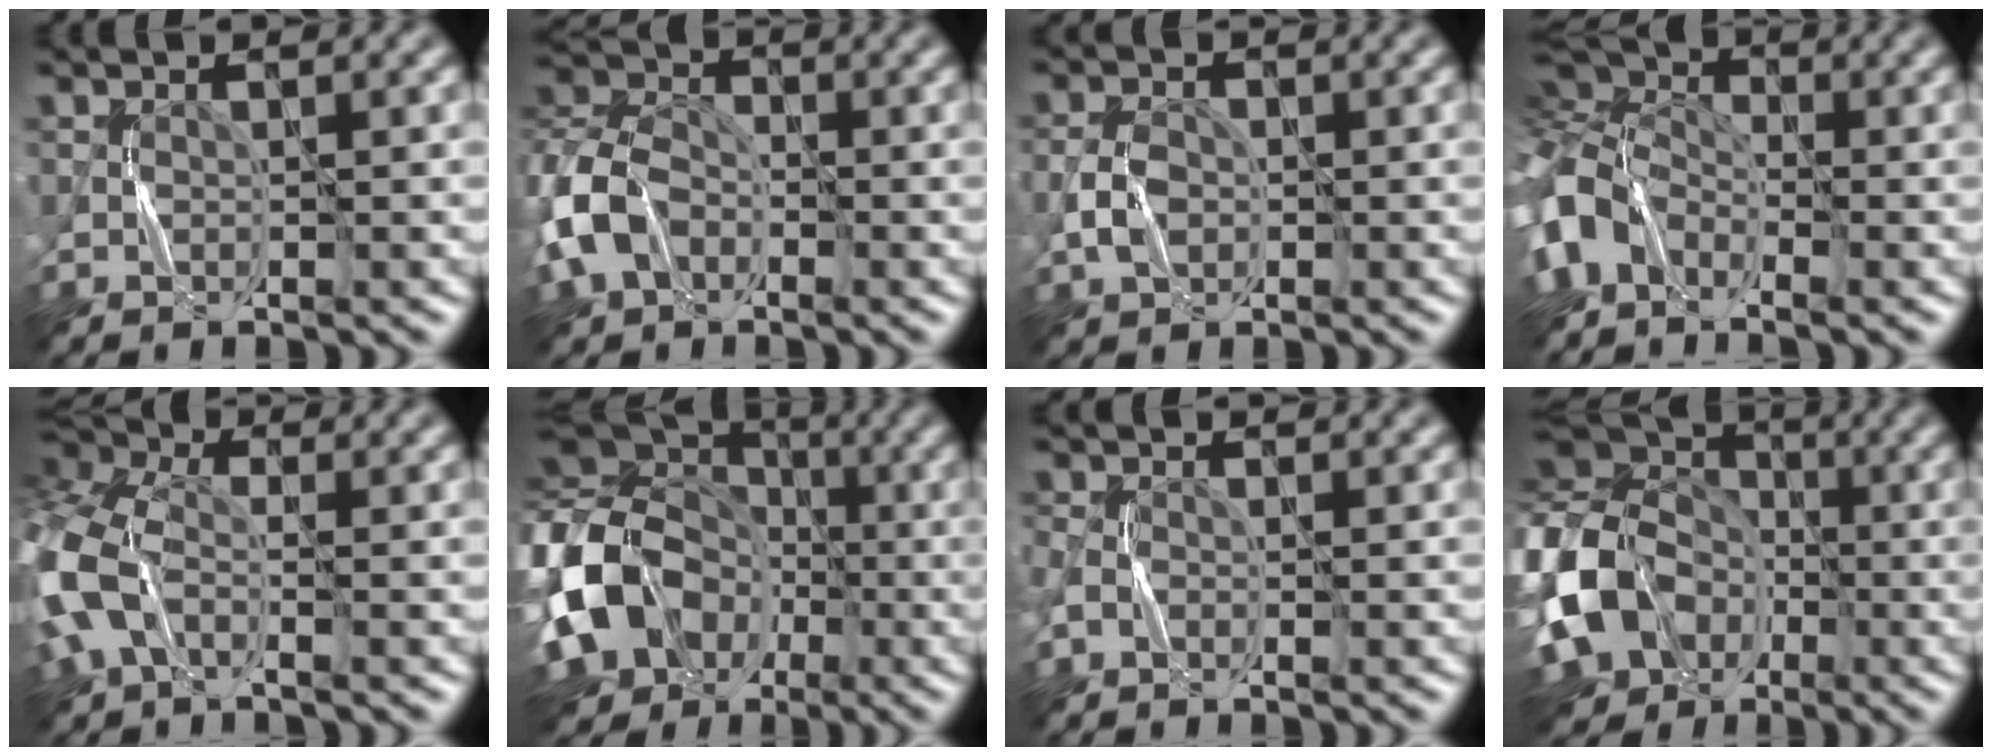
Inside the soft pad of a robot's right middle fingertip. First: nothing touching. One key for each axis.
{"total": 6.1, "fx": -2.2, "fy": 4.5, "fz": 3.4, "tx": -0.077, "ty": 0.007, "tz": -0.057}
{"total": 2.7, "fx": -0.6, "fy": 2.1, "fz": 1.7, "tx": -0.033, "ty": 0.003, "tz": -0.015}
{"total": 7.7, "fx": -2.5, "fy": 4.9, "fz": 5.3, "tx": -0.126, "ty": 0.001, "tz": -0.069}
{"total": 9.1, "fx": -1.9, "fy": 5.7, "fz": 6.9, "tx": -0.197, "ty": -0.001, "tz": -0.056}
{"total": 17.8, "fx": -4.0, "fy": 14.7, "fz": 9.2, "tx": -0.207, "ty": -0.009, "tz": -0.099}
{"total": 1.6, "fx": -0.6, "fy": 1.2, "fz": 0.8, "tx": -0.023, "ty": 0.001, "tz": -0.020}
{"total": 15.5, "fx": -3.6, "fy": 12.9, "fz": 7.8, "tx": -0.183, "ty": -0.010, "tz": -0.093}